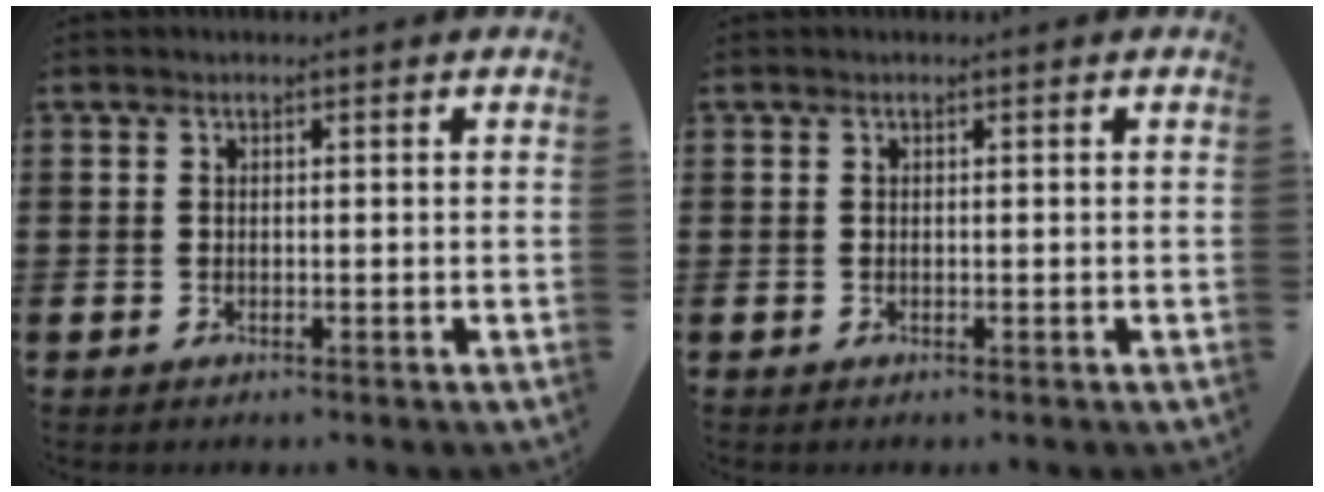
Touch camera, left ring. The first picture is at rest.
{"total": 0.0}